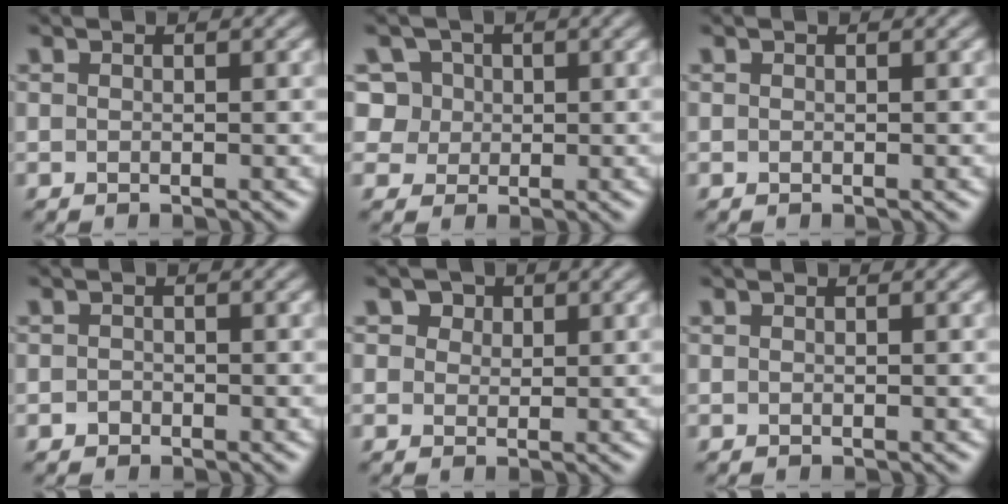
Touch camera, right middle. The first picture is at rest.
{"total": 6.4, "force": [2.8, 5.3, 2.4], "torque": [-0.044, 0.011, 0.032]}
{"total": 0.0}
{"total": 0.6, "force": [-0.4, 0.4, 0.0], "torque": [0.004, -0.005, -0.009]}
{"total": 3.0, "force": [1.8, 2.2, 1.1], "torque": [-0.032, -0.008, 0.025]}
{"total": 0.0}